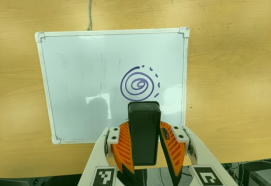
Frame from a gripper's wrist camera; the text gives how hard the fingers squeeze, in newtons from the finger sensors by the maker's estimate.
{"total": 7.2, "left": 6.4, "right": 8.0}